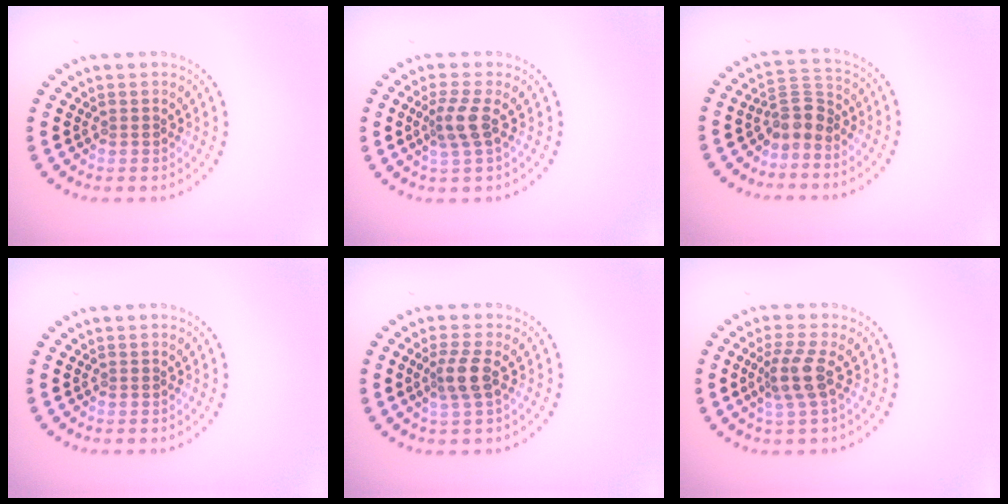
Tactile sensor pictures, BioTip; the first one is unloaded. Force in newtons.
{"total": 2.5, "press": 1.9, "slide": 1.6}
{"total": 2.7, "press": 2.0, "slide": 1.7}
{"total": 0.0}
{"total": 2.5, "press": 2.1, "slide": 1.4}
{"total": 2.8, "press": 2.2, "slide": 1.8}